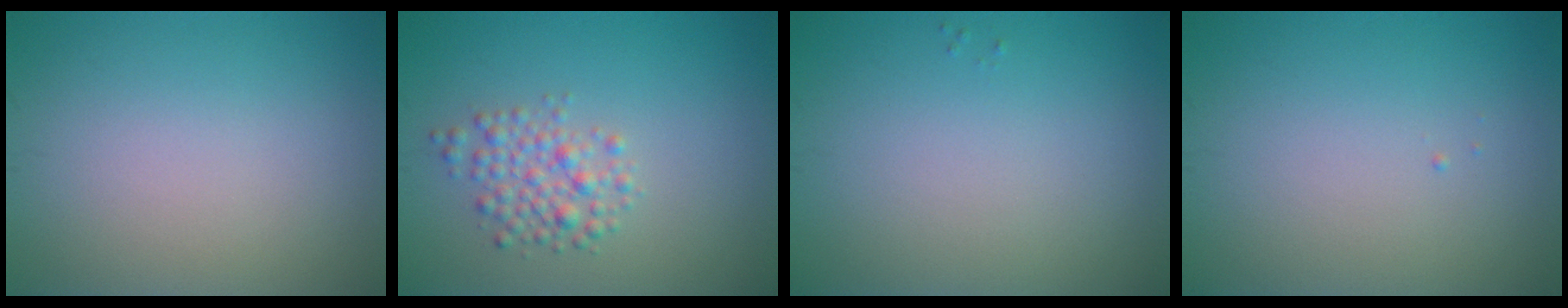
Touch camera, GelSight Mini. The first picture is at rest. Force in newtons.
{"total": 2.7, "press": 2.7, "slide": 0.1}
{"total": 0.0}
{"total": 0.0}